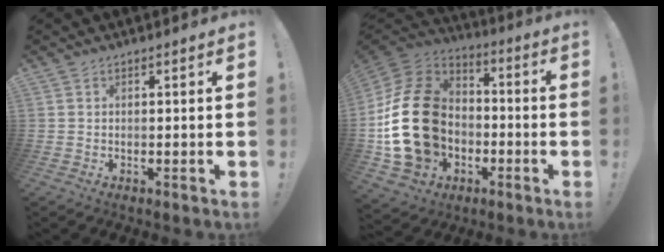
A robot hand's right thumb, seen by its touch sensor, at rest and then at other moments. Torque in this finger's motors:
{"motor_torque": [2.44, 2.57, 1.83, -0.35, 0.58]}